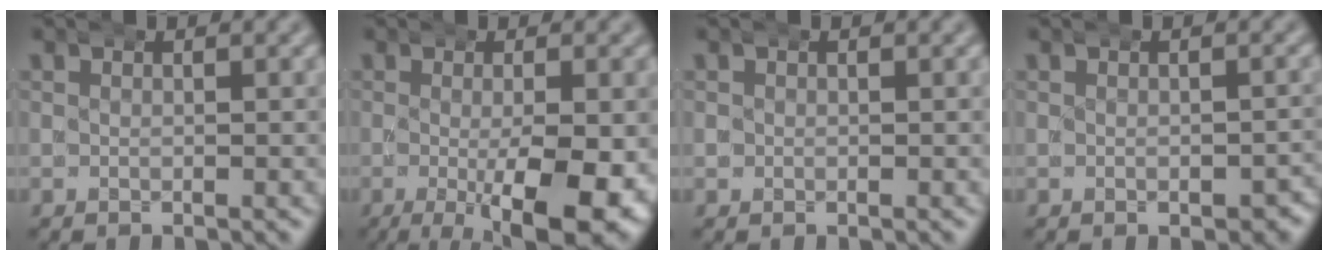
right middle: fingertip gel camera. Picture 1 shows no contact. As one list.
[{"total": 9.7, "force": [-3.1, 3.0, 8.7], "torque": [-0.136, -0.025, -0.036]}, {"total": 0.6, "force": [-0.1, 0.6, 0.0], "torque": [-0.005, -0.001, -0.001]}, {"total": 1.9, "force": [-0.9, 1.1, 1.2], "torque": [-0.010, -0.006, -0.013]}]